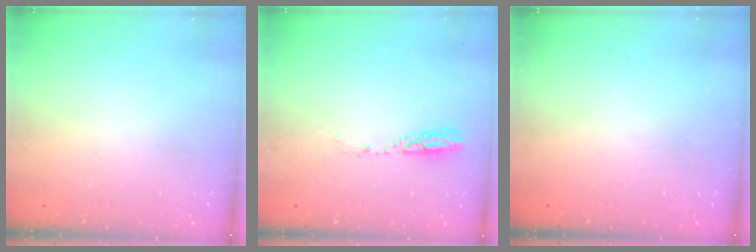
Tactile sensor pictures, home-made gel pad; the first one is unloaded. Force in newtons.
{"total": 3.6, "press": 3.5, "slide": 0.7}
{"total": 0.0}